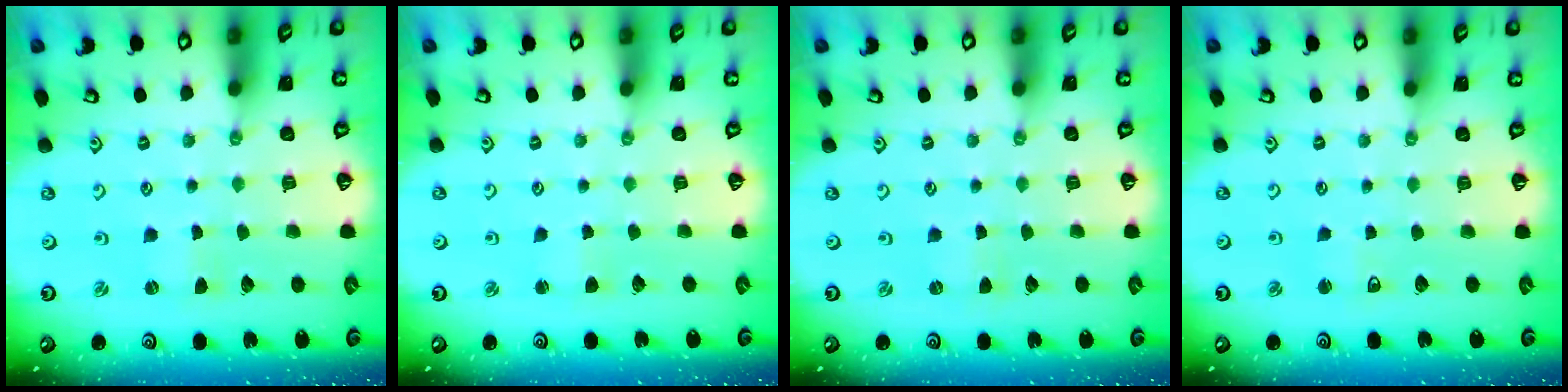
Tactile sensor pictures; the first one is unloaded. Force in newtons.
{"total": 1.9, "press": 1.9, "slide": 0.2}
{"total": 0.0}
{"total": 2.8, "press": 2.7, "slide": 0.7}